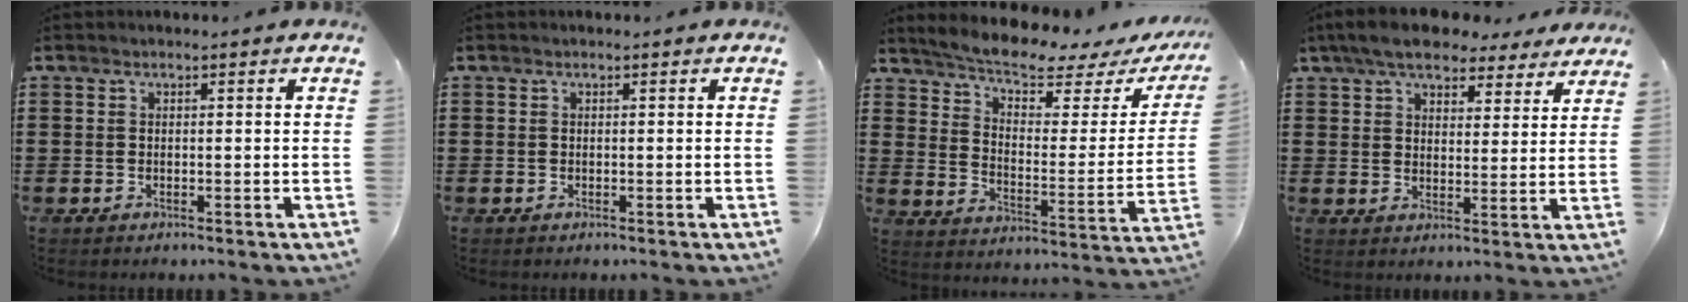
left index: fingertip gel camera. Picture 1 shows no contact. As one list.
[{"total": 0.0}, {"total": 5.8, "force": [5.2, 0.5, 2.5], "torque": [-0.070, -0.039, 0.083]}, {"total": 7.5, "force": [6.6, 2.1, 2.9], "torque": [-0.074, -0.013, 0.120]}]